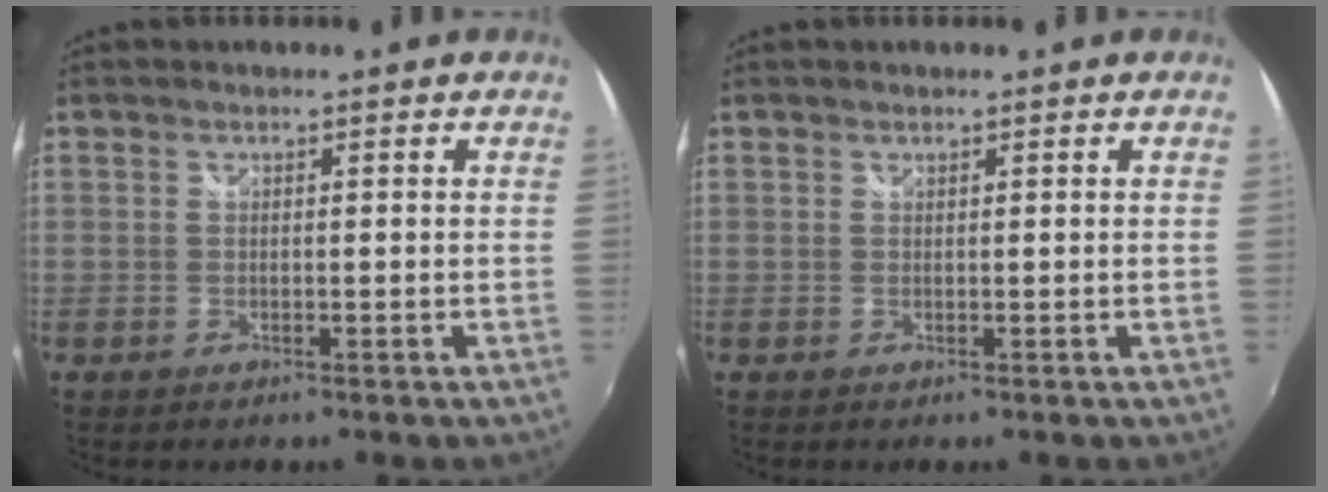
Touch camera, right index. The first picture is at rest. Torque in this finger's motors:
{"motor_torque": [-0.09, -0.04, -0.03, 0.00]}